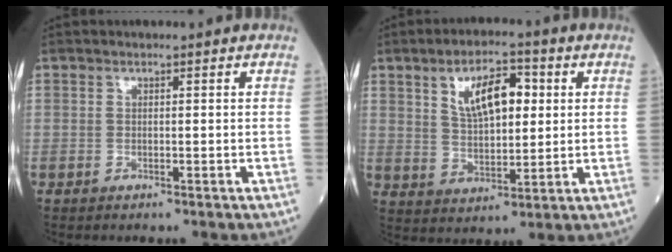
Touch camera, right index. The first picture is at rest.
{"total": 9.1, "force": [3.0, 3.8, 7.7], "torque": [-0.131, 0.012, 0.056]}